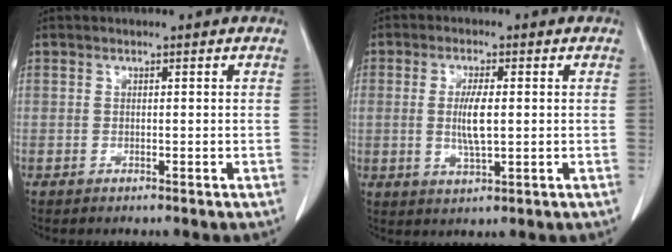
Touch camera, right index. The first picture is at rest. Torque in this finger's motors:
{"motor_torque": [1.75, 0.21, 0.79, 0.12]}